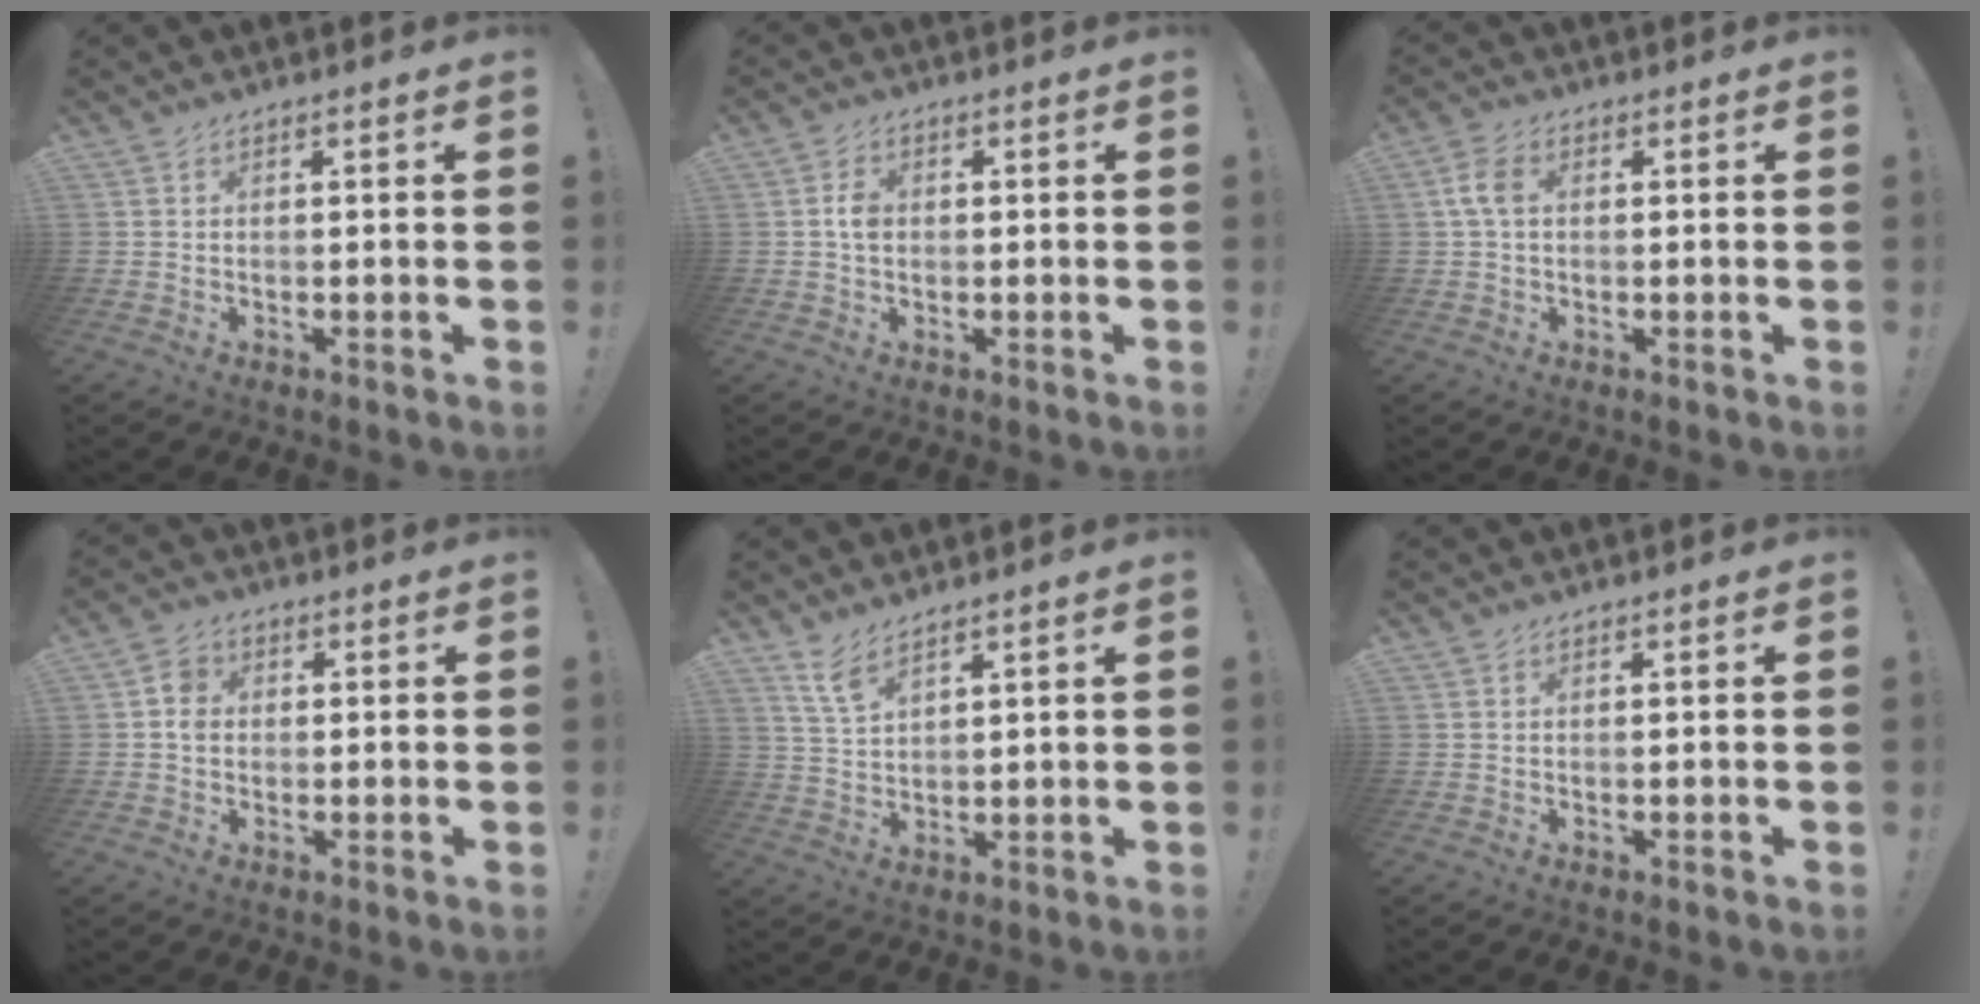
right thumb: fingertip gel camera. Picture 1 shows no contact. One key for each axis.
{"total": 3.5, "fx": -0.1, "fy": 2.4, "fz": 2.6, "tx": -0.045, "ty": 0.009, "tz": -0.002}
{"total": 5.7, "fx": 0.9, "fy": 3.6, "fz": 4.4, "tx": -0.084, "ty": 0.011, "tz": 0.017}
{"total": 4.3, "fx": -0.2, "fy": 3.6, "fz": 2.2, "tx": -0.031, "ty": 0.011, "tz": -0.003}
{"total": 6.2, "fx": 4.8, "fy": 2.0, "fz": 3.5, "tx": -0.067, "ty": -0.026, "tz": 0.087}
{"total": 0.0}